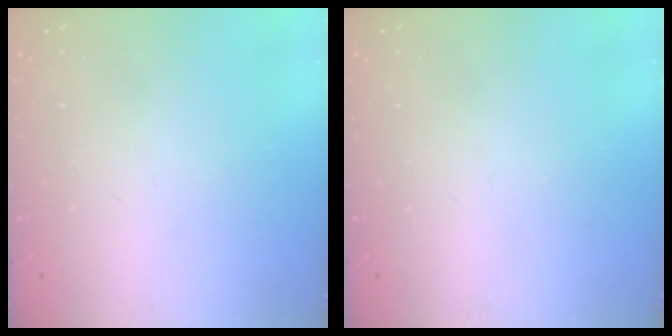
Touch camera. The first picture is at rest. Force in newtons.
{"total": 0.0}